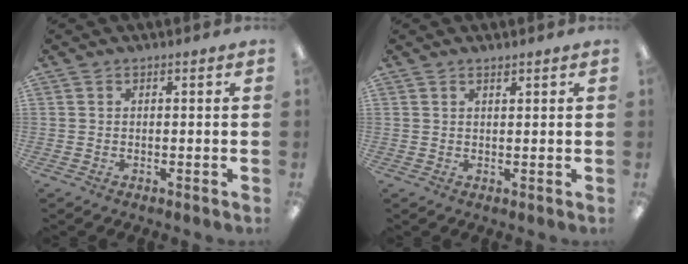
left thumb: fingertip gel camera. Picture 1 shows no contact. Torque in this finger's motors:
{"motor_torque": [-0.08, -0.11, -0.06, -0.04, -0.02]}